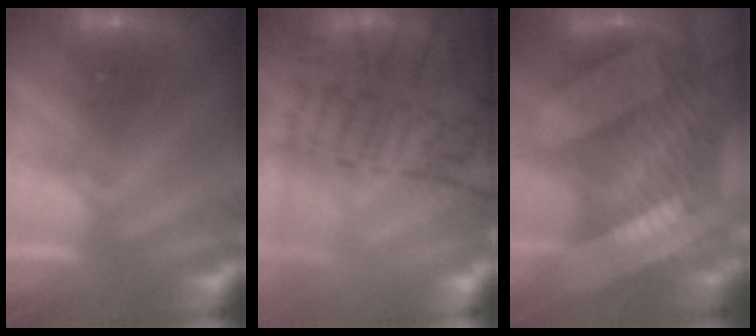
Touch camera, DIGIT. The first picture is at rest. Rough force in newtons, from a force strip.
{"total": 7.5}
{"total": 8.0}